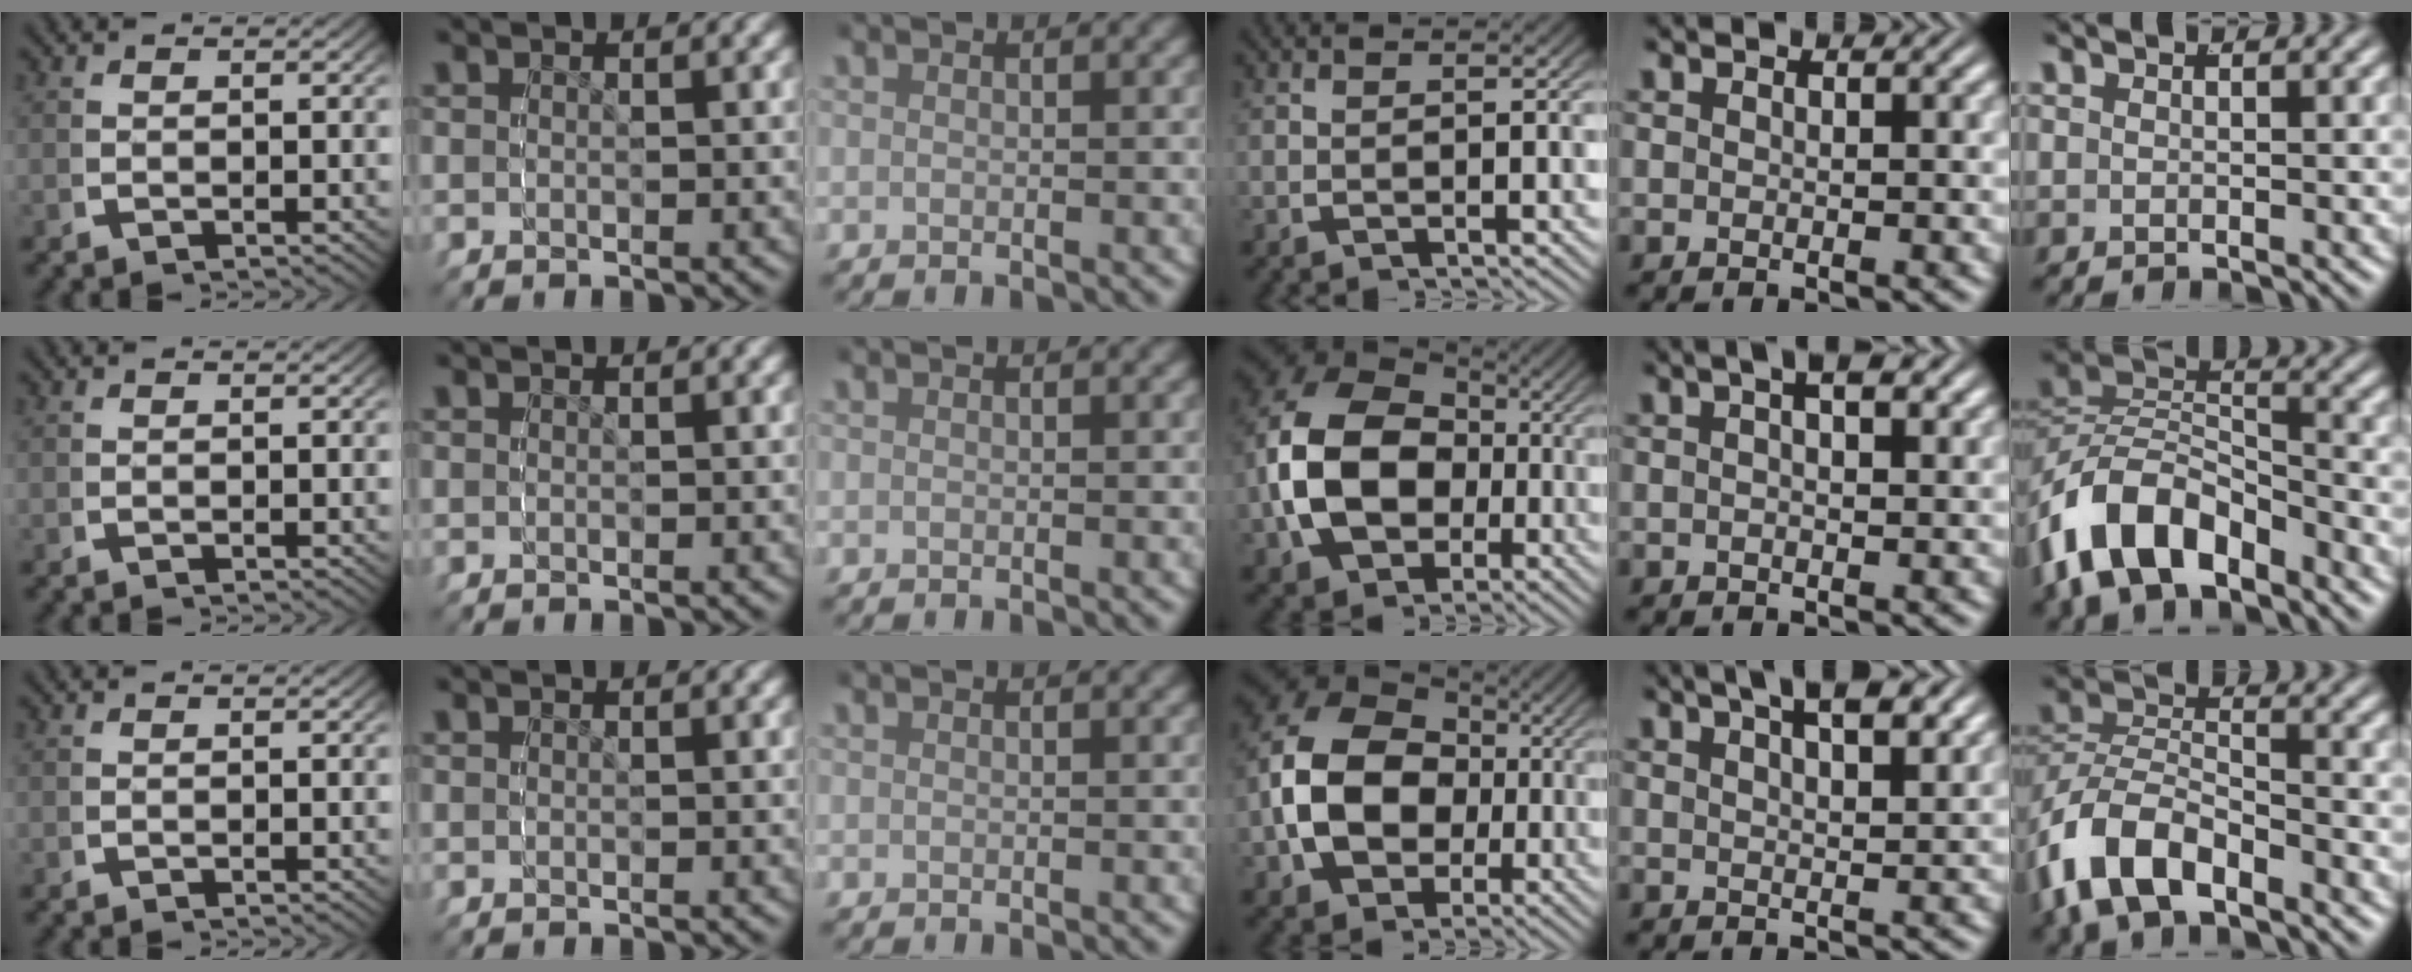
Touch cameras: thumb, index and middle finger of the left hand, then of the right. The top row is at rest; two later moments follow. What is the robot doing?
{"motion": "grasp_and_lifting", "object": "cloth"}